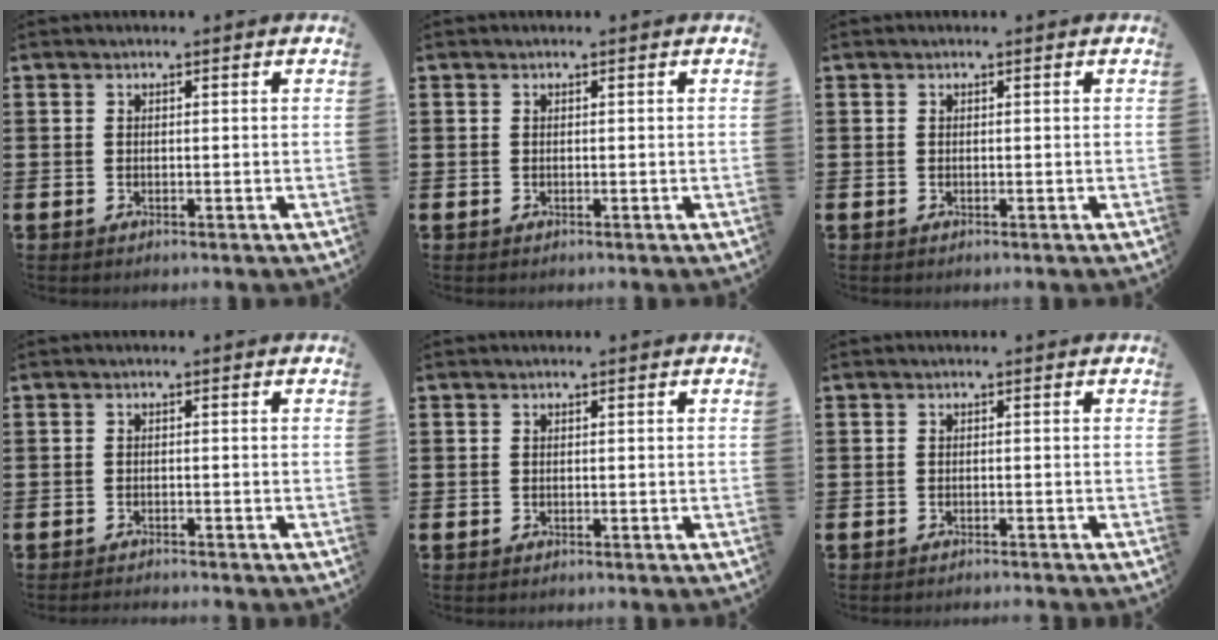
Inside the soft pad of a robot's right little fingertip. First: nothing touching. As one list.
[{"total": 0.0}, {"total": 0.0}, {"total": 0.8, "force": [-0.8, -0.1, 0.0], "torque": [-0.002, 0.001, -0.017]}, {"total": 0.0}, {"total": 0.5, "force": [-0.5, -0.1, 0.0], "torque": [0.000, -0.001, -0.011]}]